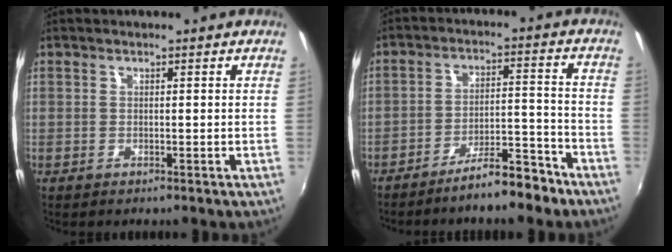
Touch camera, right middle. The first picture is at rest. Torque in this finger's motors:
{"motor_torque": [0.85, -1.29, 0.35, 0.11]}